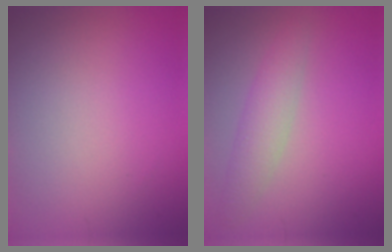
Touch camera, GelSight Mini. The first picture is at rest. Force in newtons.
{"total": 2.8, "press": 2.8, "slide": 0.1}